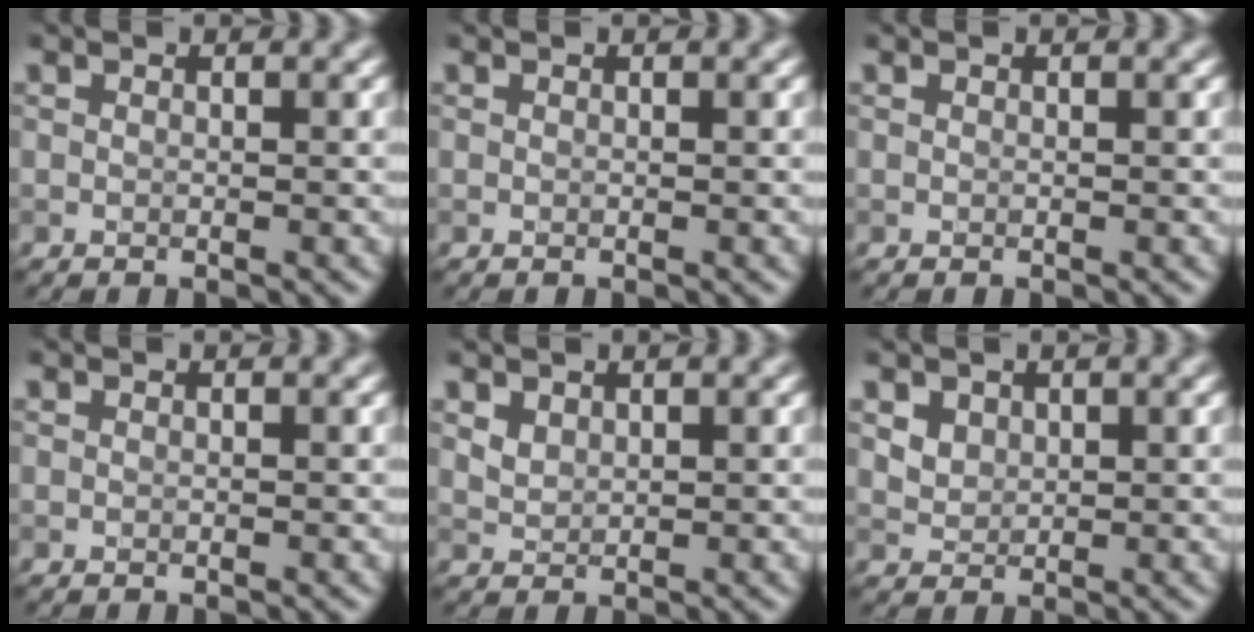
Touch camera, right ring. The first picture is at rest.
{"total": 0.0}
{"total": 0.0}
{"total": 0.0}
{"total": 1.4, "force": [0.9, 0.8, 0.6], "torque": [-0.014, 0.000, 0.023]}
{"total": 2.3, "force": [1.3, 1.7, 0.9], "torque": [-0.024, -0.005, 0.039]}